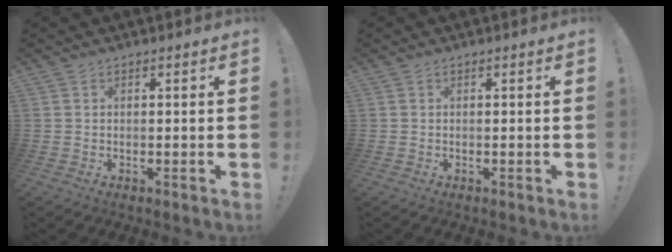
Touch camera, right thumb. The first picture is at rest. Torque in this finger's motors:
{"motor_torque": [0.00, 0.00, -0.12, 0.12, 0.01]}